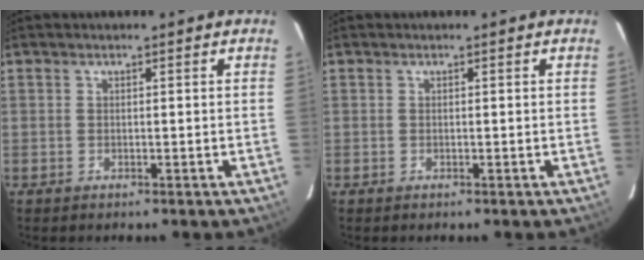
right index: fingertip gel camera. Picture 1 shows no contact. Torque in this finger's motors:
{"motor_torque": [0.00, 0.00, 0.02, 0.00]}